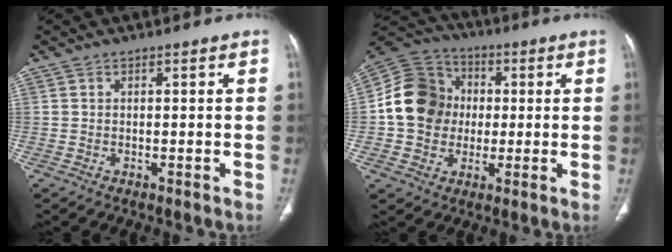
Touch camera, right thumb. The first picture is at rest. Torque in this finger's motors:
{"motor_torque": [-0.50, 0.83, 0.58, -0.49, 0.09]}